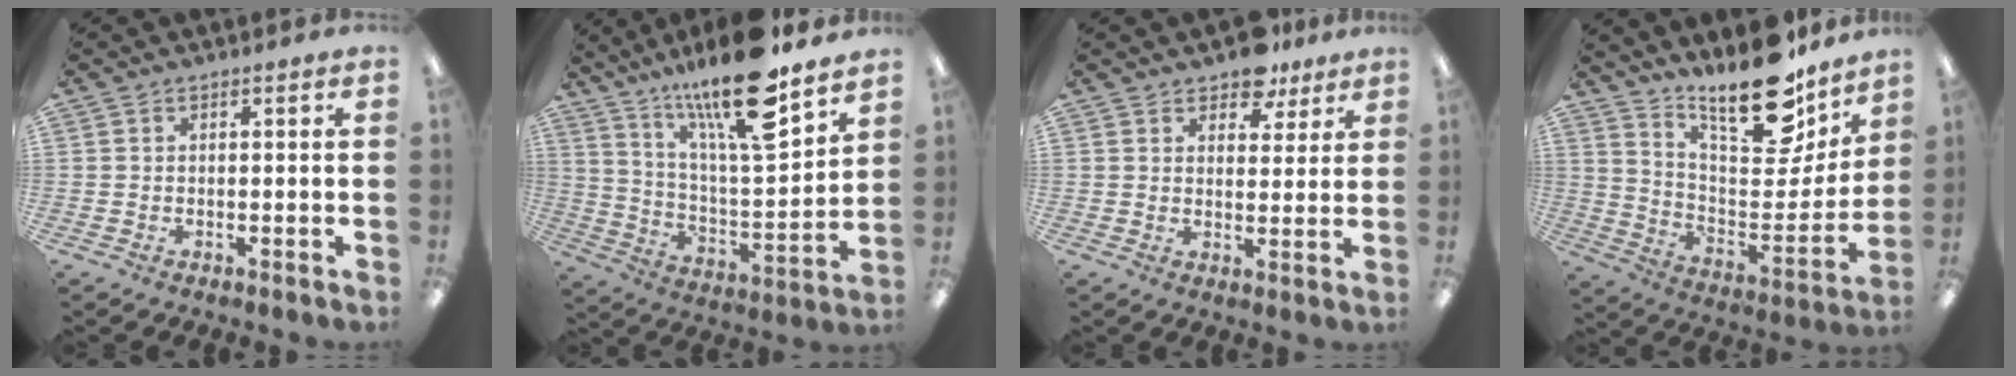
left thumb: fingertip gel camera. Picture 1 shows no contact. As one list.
[{"total": 20.3, "force": [15.0, 4.7, 12.9], "torque": [-0.224, -0.098, 0.250]}, {"total": 7.1, "force": [5.8, 3.5, 2.2], "torque": [-0.012, -0.035, 0.101]}, {"total": 20.9, "force": [16.7, 7.0, 10.5], "torque": [-0.145, -0.127, 0.285]}]